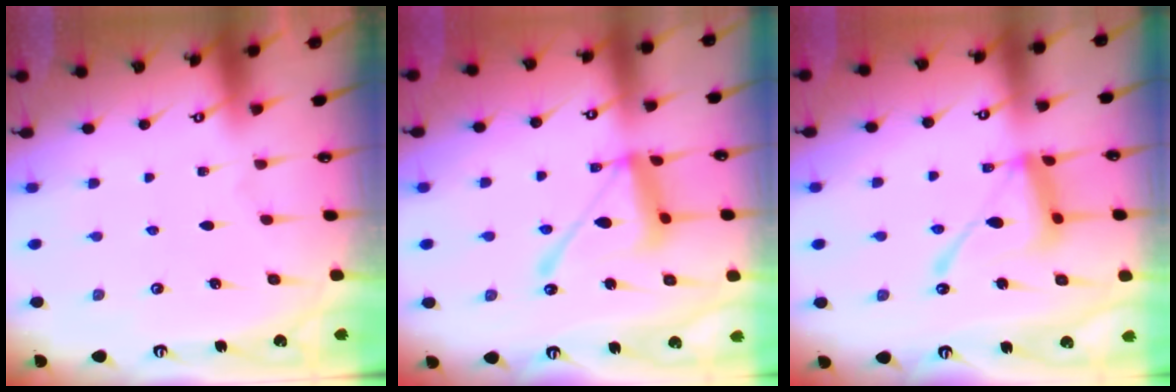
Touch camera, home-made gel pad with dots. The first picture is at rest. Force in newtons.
{"total": 14.3, "press": 14.2, "slide": 1.3}
{"total": 14.5, "press": 14.4, "slide": 1.3}